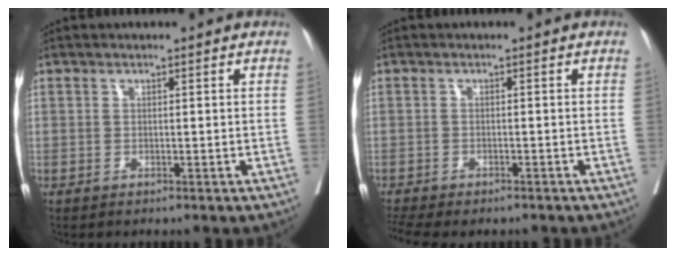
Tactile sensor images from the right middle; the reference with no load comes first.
{"total": 7.4, "force": [-6.3, 2.2, 3.2], "torque": [-0.052, 0.005, -0.094]}